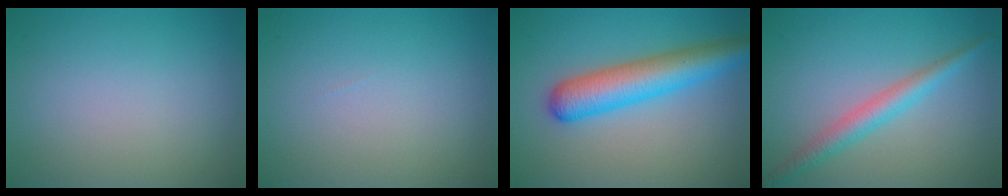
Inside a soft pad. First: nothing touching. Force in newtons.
{"total": 0.0}
{"total": 6.3, "press": 6.3, "slide": 0.3}
{"total": 2.9, "press": 2.9, "slide": 0.1}